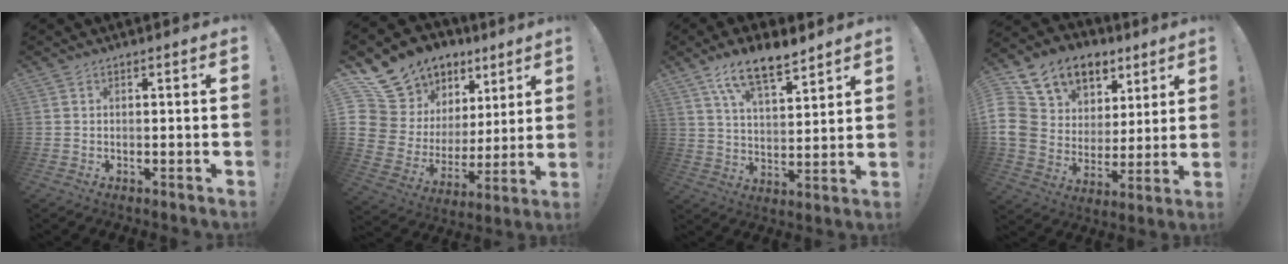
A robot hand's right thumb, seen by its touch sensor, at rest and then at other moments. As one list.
[{"total": 13.4, "force": [10.0, 8.2, 3.3], "torque": [-0.072, -0.083, 0.207]}, {"total": 12.6, "force": [9.1, 4.4, 7.5], "torque": [-0.129, -0.046, 0.163]}, {"total": 17.5, "force": [8.1, 14.1, 6.5], "torque": [-0.116, -0.051, 0.177]}]